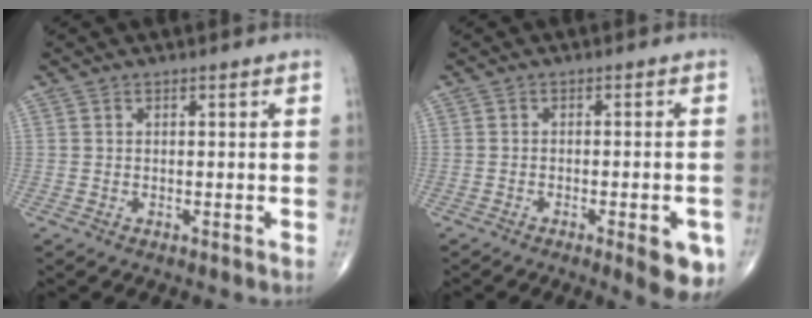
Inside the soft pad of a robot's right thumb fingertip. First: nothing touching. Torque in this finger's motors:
{"motor_torque": [1.27, 1.44, 0.68, -0.12, 0.17]}